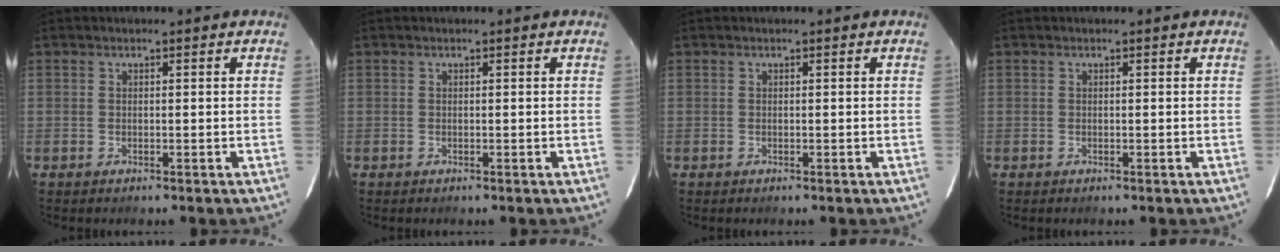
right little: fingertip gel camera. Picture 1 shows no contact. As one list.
[{"total": 0.0}, {"total": 0.0}, {"total": 0.0}]